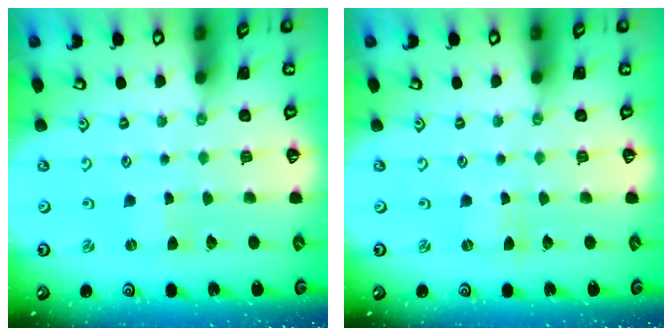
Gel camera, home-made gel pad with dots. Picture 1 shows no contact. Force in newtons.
{"total": 0.0}